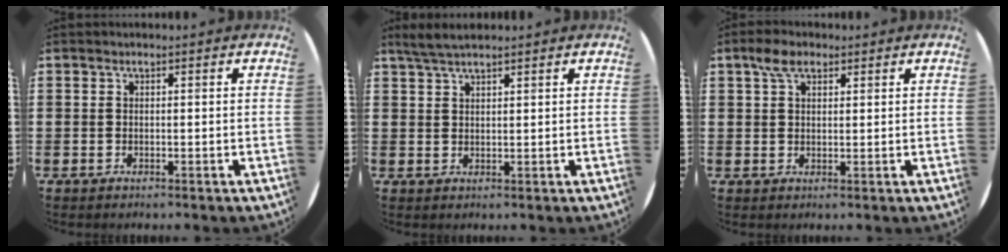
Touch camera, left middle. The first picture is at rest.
{"total": 3.0, "force": [2.5, 0.4, 1.5], "torque": [-0.034, 0.005, 0.047]}
{"total": 3.8, "force": [2.5, 1.9, 2.1], "torque": [-0.038, 0.005, 0.043]}